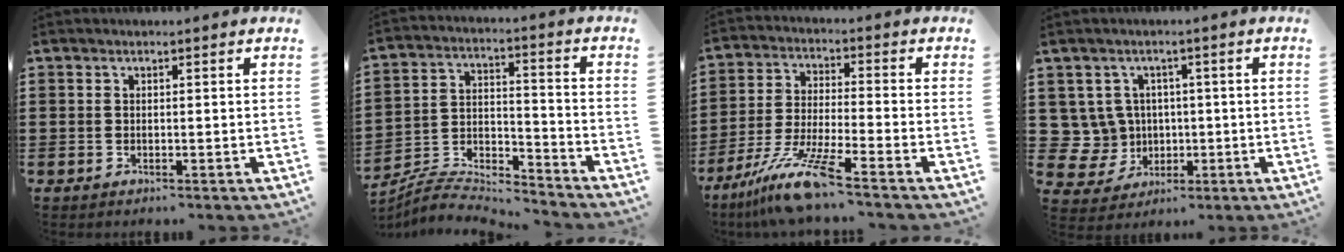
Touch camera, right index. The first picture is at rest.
{"total": 6.3, "force": [-6.2, 0.8, 1.2], "torque": [-0.034, -0.002, -0.128]}
{"total": 10.3, "force": [-7.8, -0.1, 6.7], "torque": [-0.154, -0.011, -0.160]}
{"total": 6.3, "force": [0.7, 6.2, 1.3], "torque": [-0.078, 0.005, 0.012]}